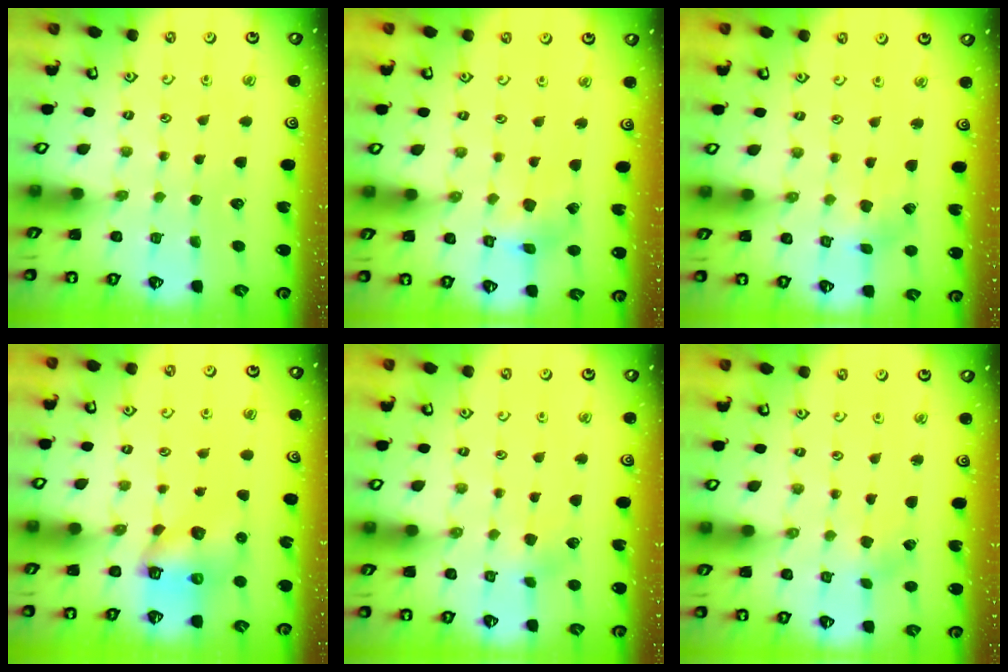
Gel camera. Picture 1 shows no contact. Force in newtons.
{"total": 5.2, "press": 5.2, "slide": 0.4}
{"total": 2.4, "press": 2.3, "slide": 0.5}
{"total": 7.2, "press": 7.1, "slide": 0.8}
{"total": 3.3, "press": 3.3, "slide": 0.4}
{"total": 0.7, "press": 0.7, "slide": 0.0}